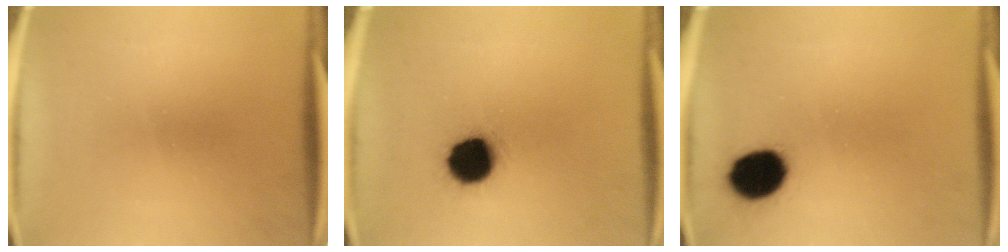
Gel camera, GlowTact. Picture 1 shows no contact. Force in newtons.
{"total": 12.3}
{"total": 11.1}